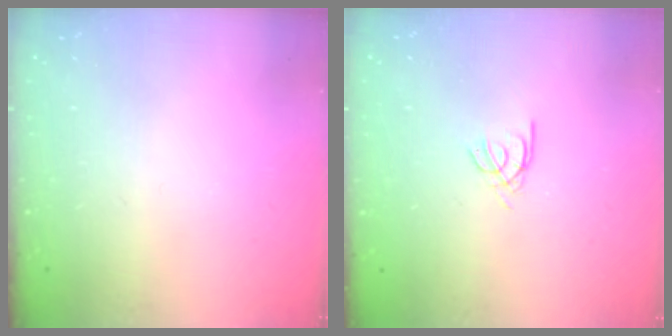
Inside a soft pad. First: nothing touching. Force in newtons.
{"total": 2.2, "press": 2.2, "slide": 0.2}